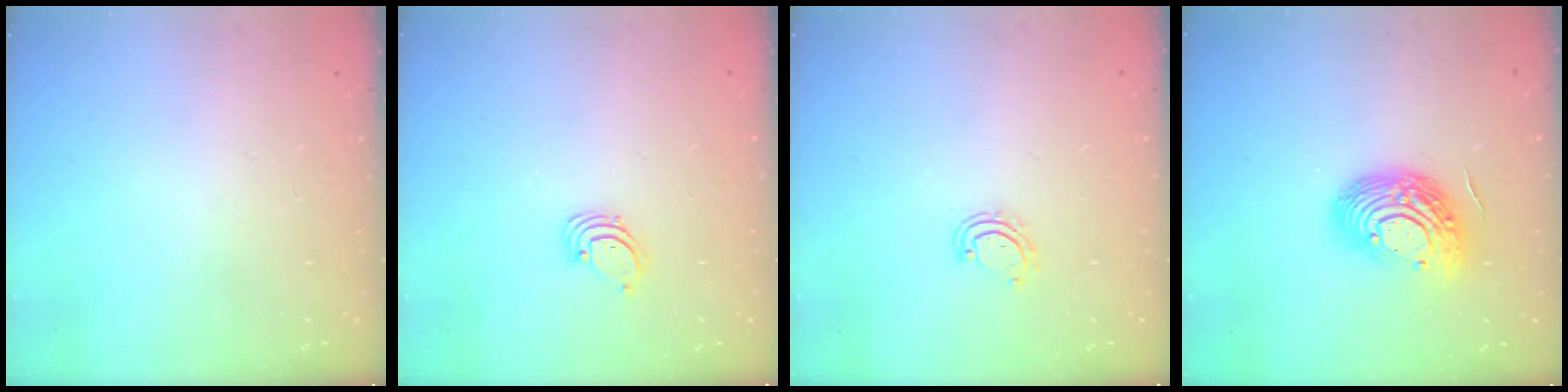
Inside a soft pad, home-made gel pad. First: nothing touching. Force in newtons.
{"total": 1.6, "press": 1.6, "slide": 0.1}
{"total": 3.2, "press": 3.1, "slide": 0.2}
{"total": 16.2, "press": 16.1, "slide": 1.2}